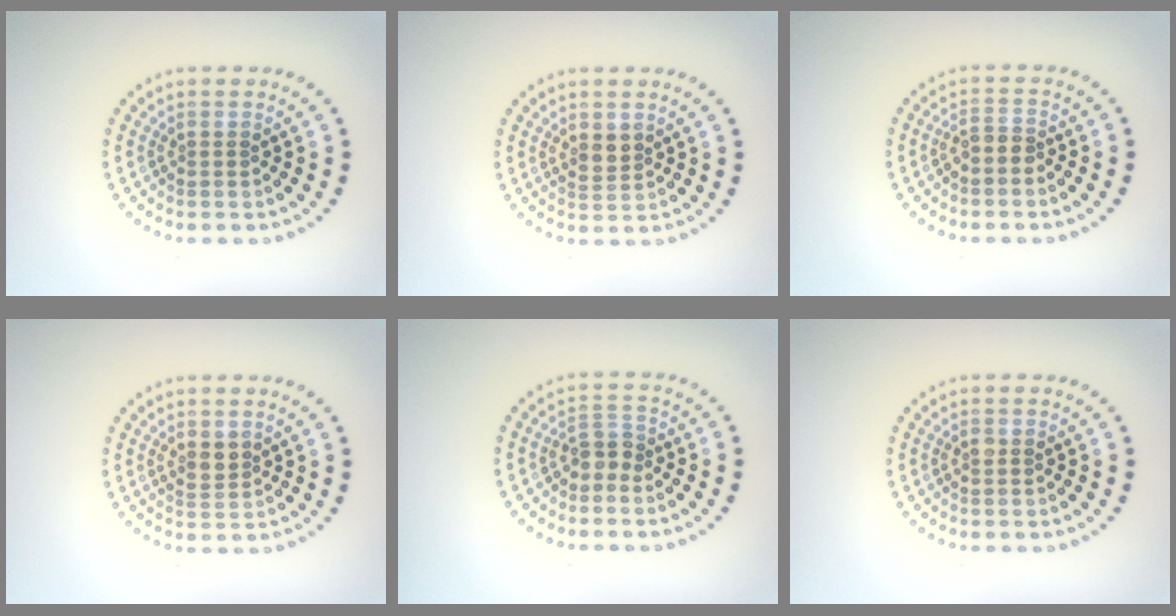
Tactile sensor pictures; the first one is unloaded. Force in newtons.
{"total": 1.7, "press": 1.4, "slide": 0.8}
{"total": 1.8, "press": 1.4, "slide": 1.2}
{"total": 1.7, "press": 1.4, "slide": 0.8}
{"total": 2.0, "press": 1.5, "slide": 1.3}
{"total": 0.7, "press": 0.7, "slide": 0.1}